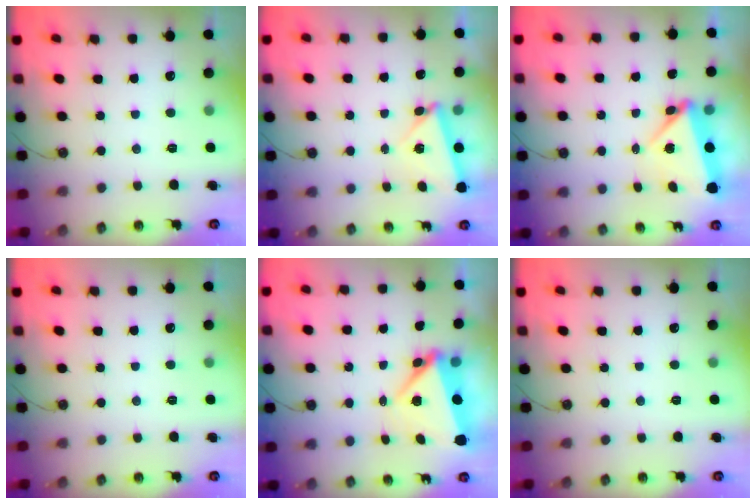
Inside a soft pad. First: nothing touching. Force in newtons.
{"total": 4.5, "press": 4.0, "slide": 2.0}
{"total": 5.7, "press": 5.7, "slide": 0.3}
{"total": 0.0}
{"total": 6.0, "press": 5.7, "slide": 1.8}
{"total": 0.0}